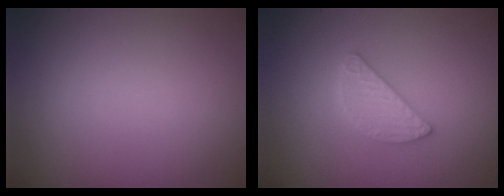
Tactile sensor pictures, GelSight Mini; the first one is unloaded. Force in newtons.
{"total": 2.4, "press": 2.3, "slide": 0.3}